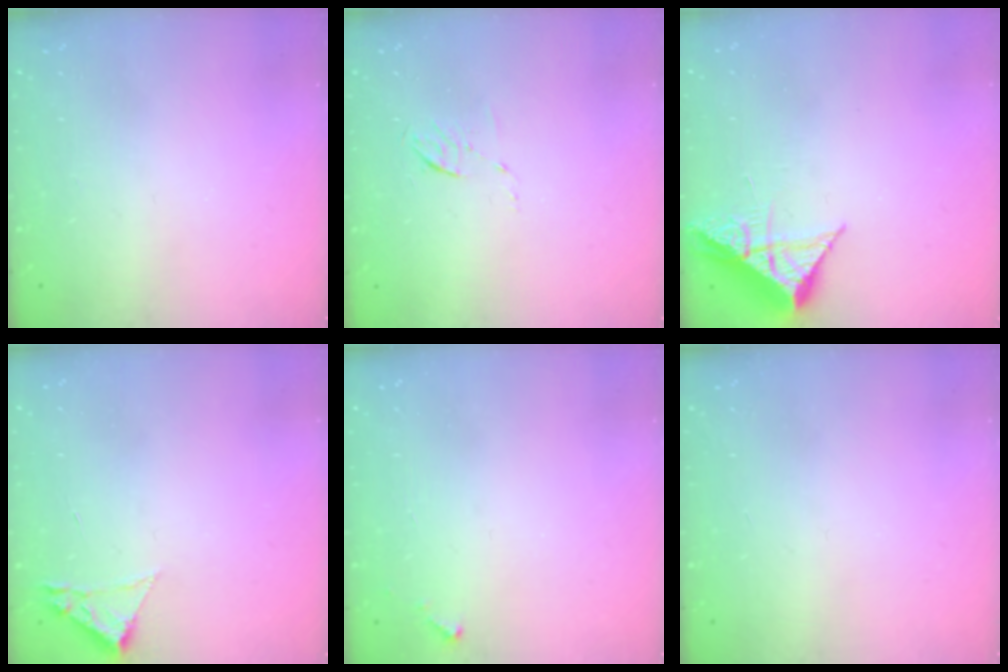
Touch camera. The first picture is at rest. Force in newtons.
{"total": 4.0, "press": 3.7, "slide": 1.4}
{"total": 7.0, "press": 7.0, "slide": 0.3}
{"total": 1.8, "press": 1.8, "slide": 0.2}
{"total": 2.8, "press": 2.8, "slide": 0.1}
{"total": 0.0}